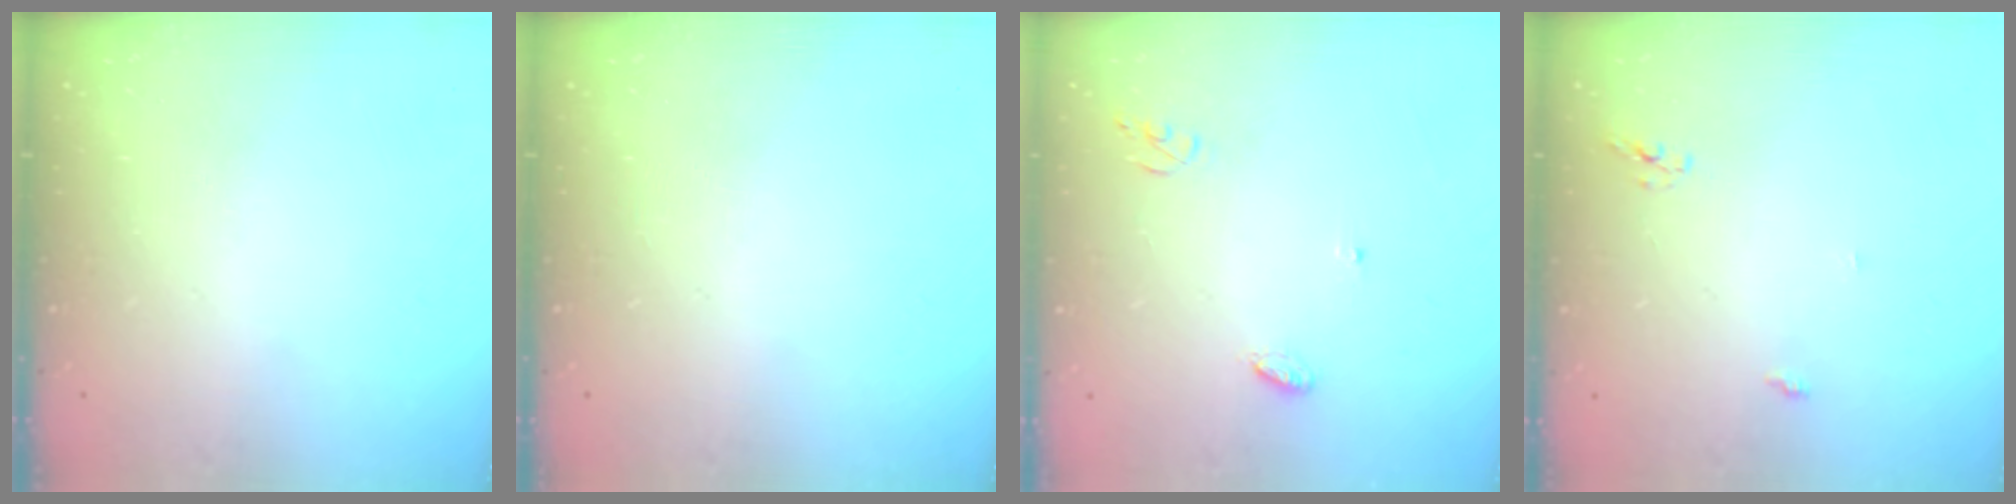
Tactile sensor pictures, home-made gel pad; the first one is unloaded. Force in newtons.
{"total": 0.0}
{"total": 4.7, "press": 4.7, "slide": 0.1}
{"total": 3.3, "press": 3.3, "slide": 0.2}